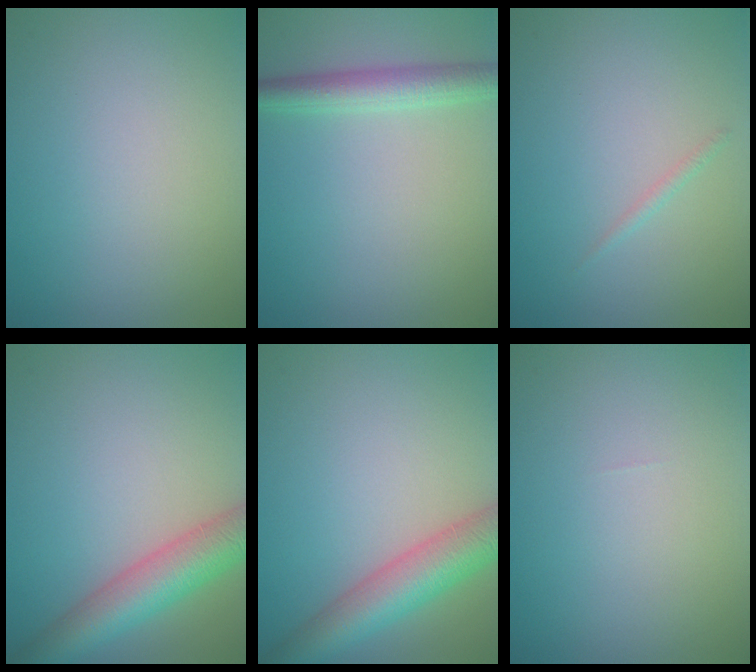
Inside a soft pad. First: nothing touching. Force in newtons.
{"total": 2.8, "press": 2.8, "slide": 0.1}
{"total": 0.6, "press": 0.6, "slide": 0.0}
{"total": 6.1, "press": 6.1, "slide": 0.2}
{"total": 6.1, "press": 6.1, "slide": 0.2}
{"total": 0.0}